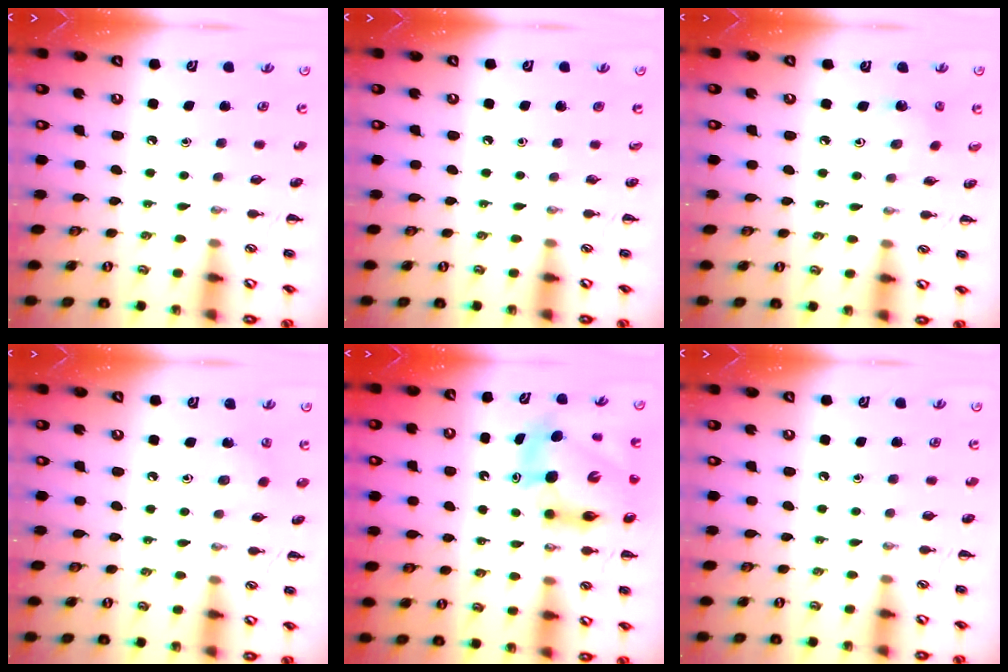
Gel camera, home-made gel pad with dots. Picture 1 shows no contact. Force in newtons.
{"total": 0.0}
{"total": 2.9, "press": 2.7, "slide": 0.9}
{"total": 2.0, "press": 1.9, "slide": 0.6}
{"total": 12.6, "press": 12.0, "slide": 3.8}
{"total": 0.0}